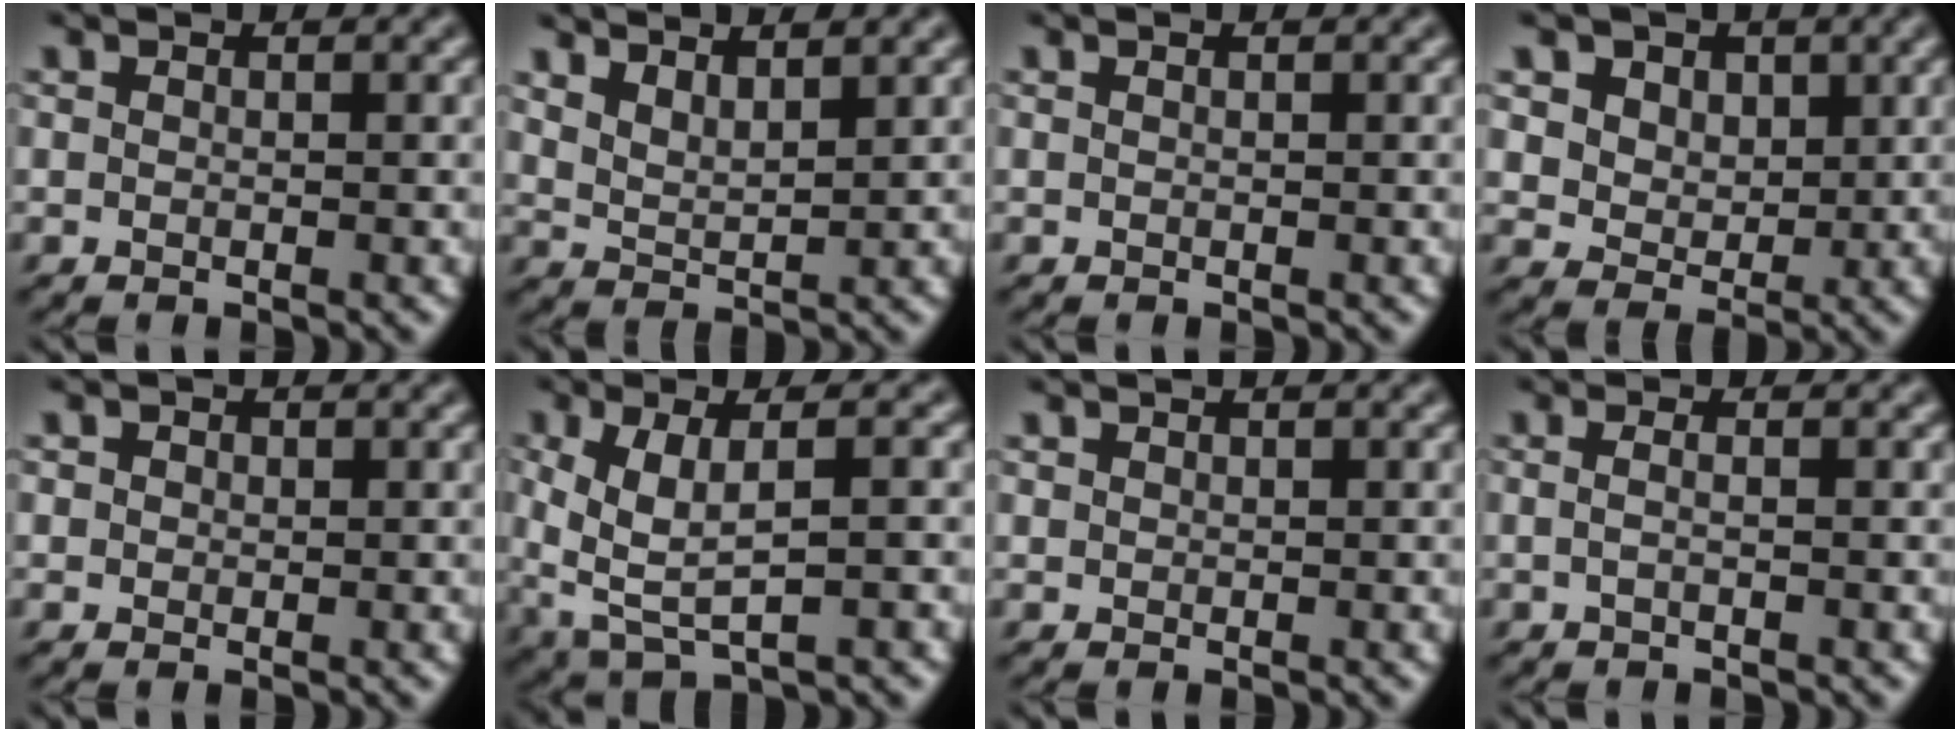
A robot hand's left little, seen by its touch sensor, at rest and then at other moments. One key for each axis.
{"total": 3.0, "fx": 2.4, "fy": 0.7, "fz": 1.6, "tx": -0.034, "ty": 0.002, "tz": 0.052}
{"total": 0.0}
{"total": 6.2, "fx": 3.0, "fy": 4.8, "fz": 2.6, "tx": -0.064, "ty": -0.003, "tz": 0.051}
{"total": 1.8, "fx": 0.9, "fy": 1.4, "fz": 0.8, "tx": -0.021, "ty": 0.007, "tz": 0.012}
{"total": 5.0, "fx": 0.1, "fy": 1.8, "fz": 4.7, "tx": -0.104, "ty": -0.002, "tz": 0.006}
{"total": 0.6, "fx": 0.4, "fy": 0.4, "fz": 0.0, "tx": -0.002, "ty": -0.002, "tz": 0.012}
{"total": 1.2, "fx": 0.1, "fy": 0.4, "fz": 1.1, "tx": -0.018, "ty": -0.001, "tz": -0.004}